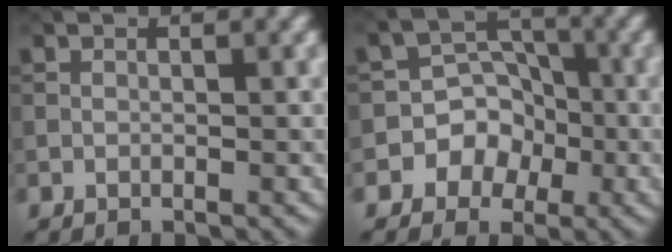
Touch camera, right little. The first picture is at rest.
{"total": 5.7, "force": [-2.6, 5.0, 1.1], "torque": [0.021, 0.012, -0.066]}